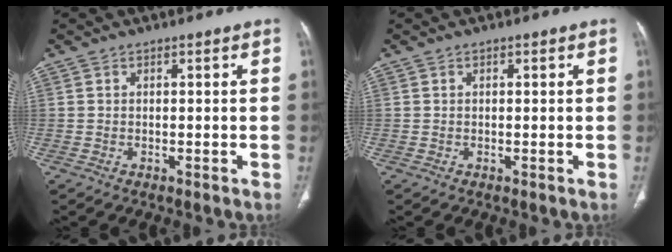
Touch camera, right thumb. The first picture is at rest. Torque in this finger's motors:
{"motor_torque": [-0.26, -0.47, -0.23, -0.22, 0.04]}